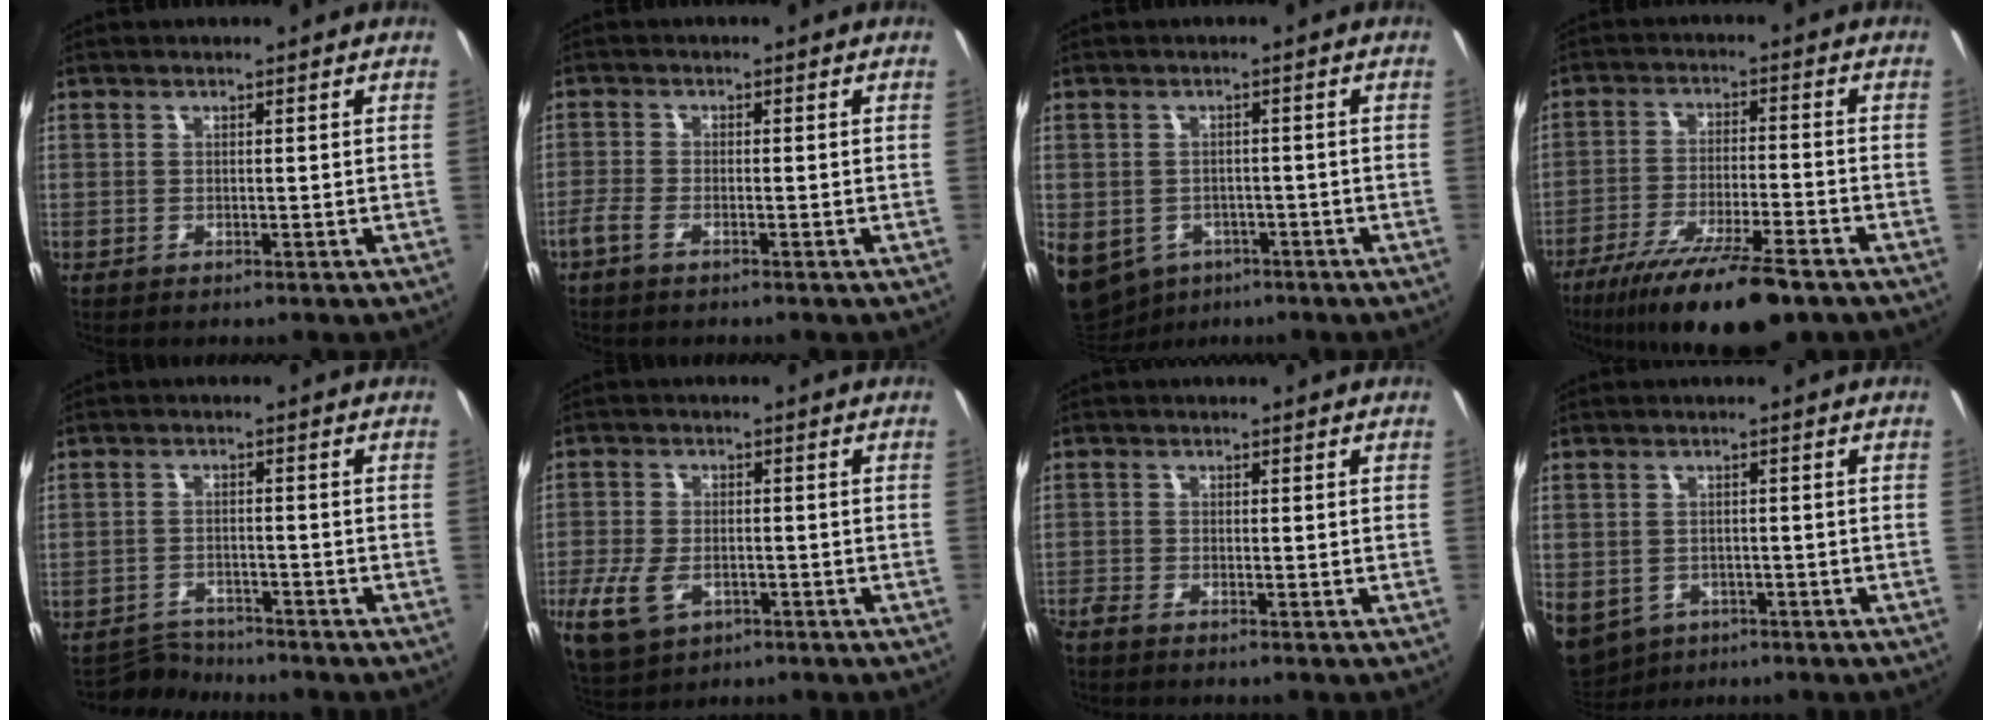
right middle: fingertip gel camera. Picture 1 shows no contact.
{"total": 2.9, "force": [-2.1, 0.9, 1.9], "torque": [-0.050, -0.003, -0.044]}
{"total": 13.3, "force": [-6.5, 9.7, 6.4], "torque": [-0.181, -0.039, -0.090]}
{"total": 16.0, "force": [-11.7, 3.1, 10.4], "torque": [-0.200, -0.035, -0.194]}
{"total": 3.5, "force": [-3.4, 0.7, -0.6], "torque": [0.004, 0.005, -0.062]}
{"total": 10.4, "force": [-4.5, 6.2, 7.1], "torque": [-0.172, -0.024, -0.076]}
{"total": 1.6, "force": [-1.5, 0.3, 0.6], "torque": [-0.016, -0.007, -0.031]}
{"total": 10.2, "force": [-4.7, 7.7, 4.9], "torque": [-0.127, -0.033, -0.059]}